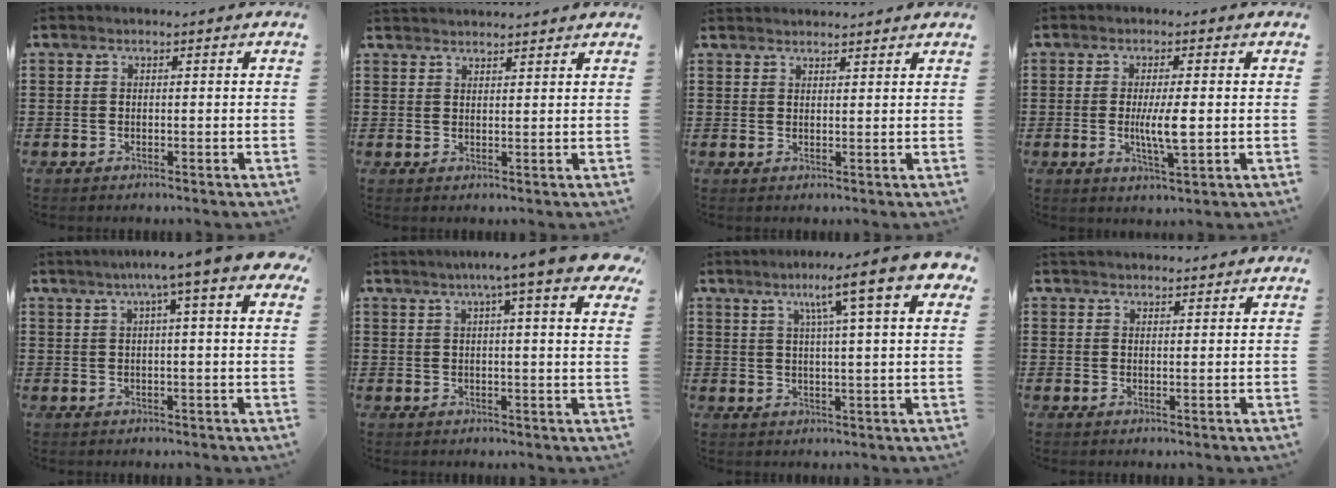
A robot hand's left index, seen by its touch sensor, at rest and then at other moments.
{"total": 2.0, "force": [2.0, 0.1, 0.0], "torque": [-0.004, 0.000, 0.038]}
{"total": 1.8, "force": [1.8, 0.2, 0.1], "torque": [-0.004, 0.002, 0.036]}
{"total": 5.3, "force": [-0.2, 0.8, 5.2], "torque": [-0.106, -0.009, -0.009]}
{"total": 6.7, "force": [3.6, -0.4, 5.7], "torque": [-0.108, -0.003, 0.058]}
{"total": 8.4, "force": [5.7, 0.1, 6.2], "torque": [-0.109, -0.012, 0.094]}
{"total": 10.8, "force": [5.7, 0.8, 9.2], "torque": [-0.165, -0.008, 0.087]}
{"total": 2.0, "force": [2.0, 0.4, 0.0], "torque": [-0.005, 0.002, 0.040]}